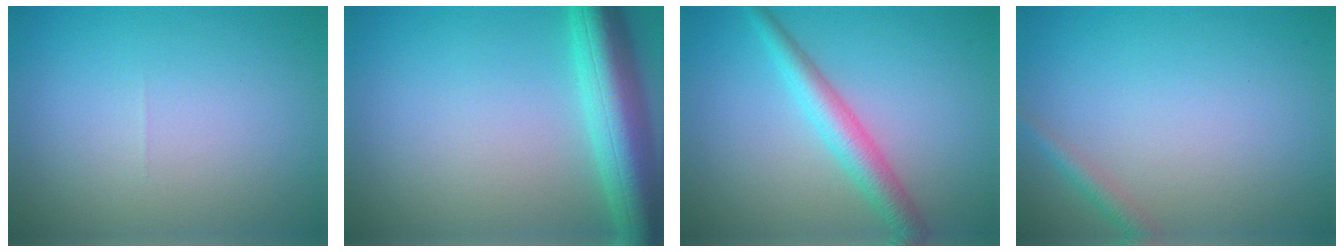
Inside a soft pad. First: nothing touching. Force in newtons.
{"total": 7.4, "press": 7.4, "slide": 0.6}
{"total": 3.6, "press": 3.6, "slide": 0.1}
{"total": 1.3, "press": 1.3, "slide": 0.0}